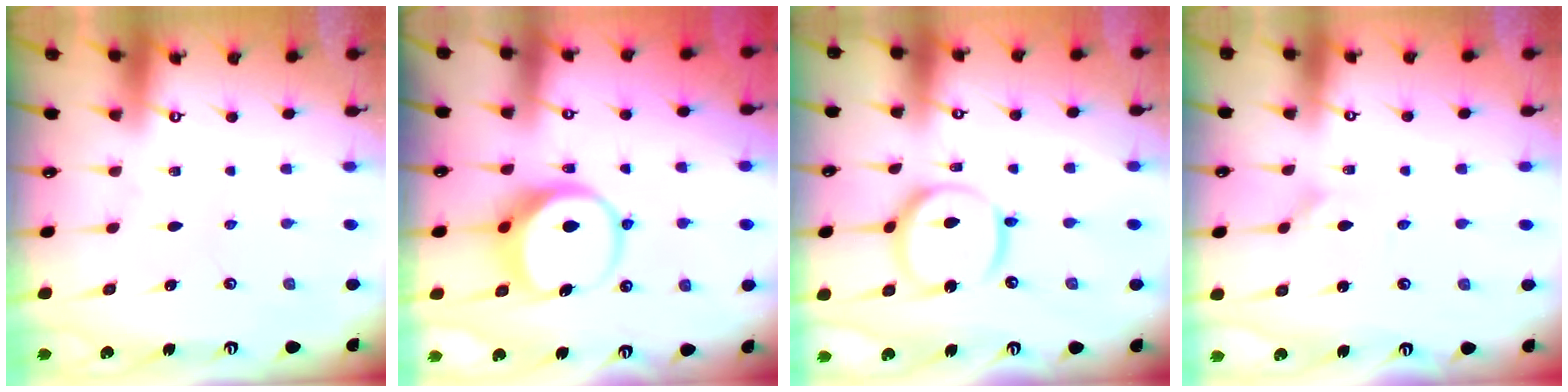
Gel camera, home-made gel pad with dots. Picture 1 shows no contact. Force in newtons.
{"total": 8.2, "press": 8.2, "slide": 1.1}
{"total": 14.4, "press": 14.3, "slide": 1.4}
{"total": 1.9, "press": 1.9, "slide": 0.1}